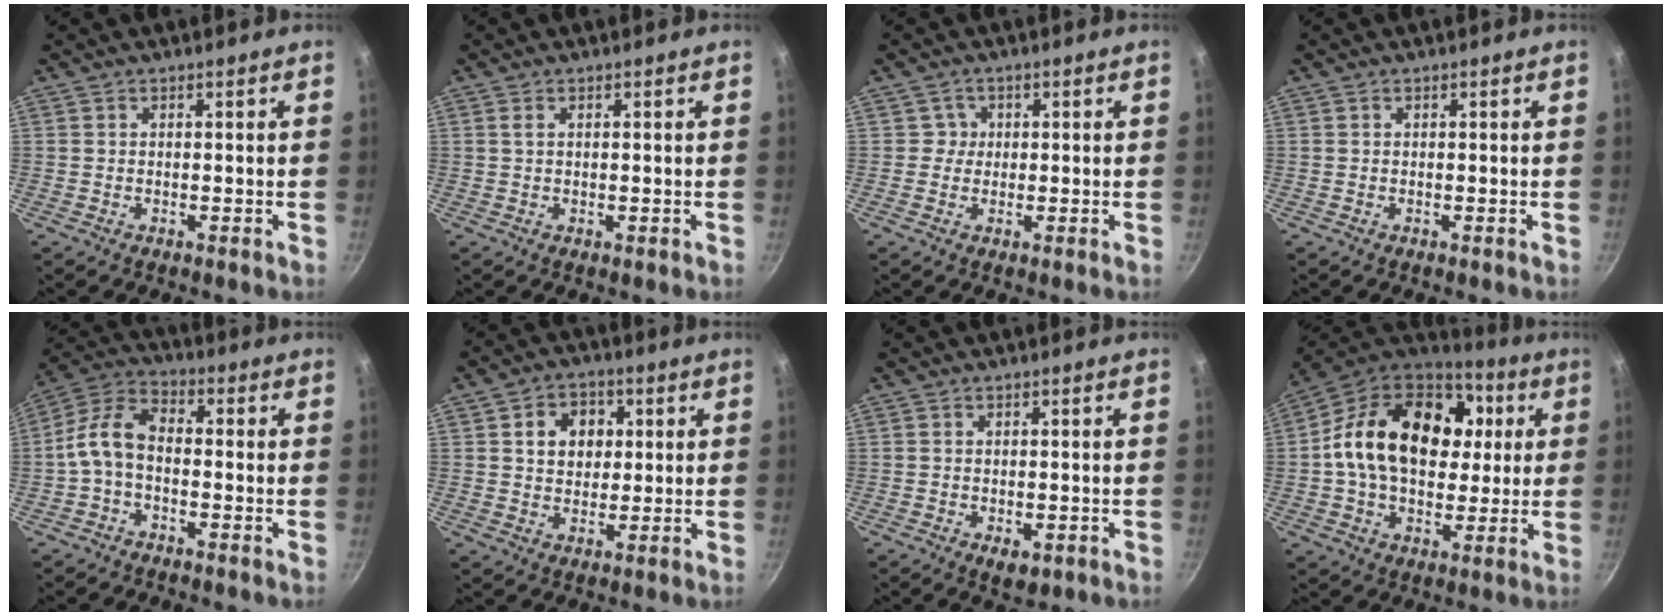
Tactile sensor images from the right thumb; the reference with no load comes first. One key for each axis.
{"total": 0.9, "fx": 0.3, "fy": 0.3, "fz": 0.7, "tx": -0.012, "ty": 0.000, "tz": 0.005}
{"total": 2.3, "fx": 0.4, "fy": 2.3, "fz": 0.1, "tx": 0.018, "ty": 0.004, "tz": 0.002}
{"total": 0.0}
{"total": 8.4, "fx": -1.7, "fy": 5.1, "fz": 6.4, "tx": -0.125, "ty": 0.039, "tz": -0.050}
{"total": 8.1, "fx": 2.0, "fy": 6.6, "fz": 4.3, "tx": -0.039, "ty": 0.005, "tz": 0.027}
{"total": 3.7, "fx": -1.3, "fy": 2.0, "fz": 2.8, "tx": -0.034, "ty": -0.004, "tz": -0.013}
{"total": 25.6, "fx": 4.1, "fy": 17.8, "fz": 17.9, "tx": -0.281, "ty": 0.022, "tz": 0.060}